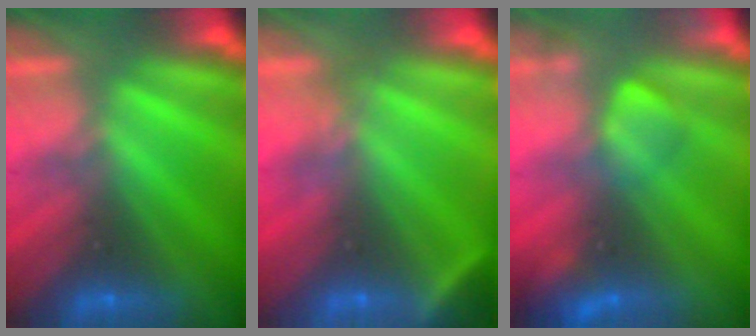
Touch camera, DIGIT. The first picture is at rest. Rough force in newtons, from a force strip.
{"total": 2.9}
{"total": 2.4}